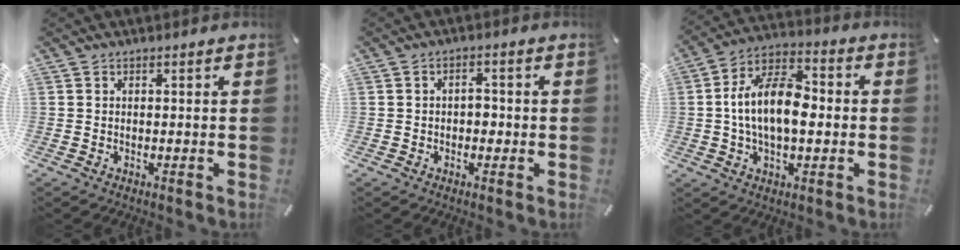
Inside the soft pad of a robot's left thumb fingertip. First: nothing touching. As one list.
[{"total": 2.6, "force": [-0.4, 1.9, 1.8], "torque": [-0.027, 0.005, -0.013]}, {"total": 13.5, "force": [-0.5, 8.0, 10.8], "torque": [-0.221, 0.009, -0.010]}]